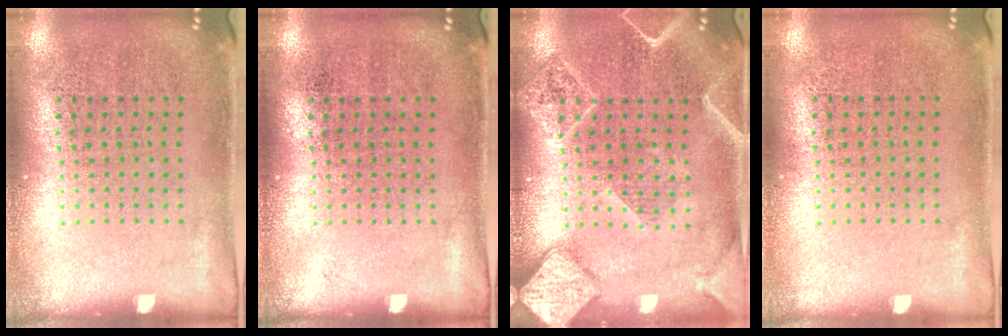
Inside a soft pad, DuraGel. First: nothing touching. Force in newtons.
{"total": 0.0}
{"total": 2.1, "press": 2.1, "slide": 0.2}
{"total": 0.0}